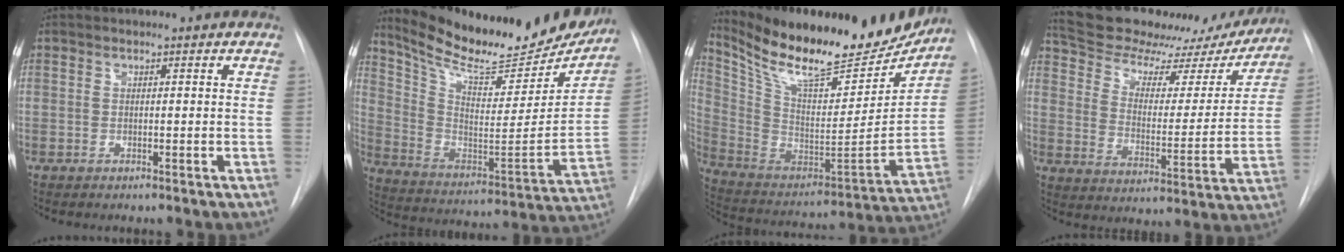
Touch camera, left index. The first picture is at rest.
{"total": 25.8, "force": [22.6, 6.5, 10.5], "torque": [-0.175, -0.053, 0.324]}
{"total": 26.3, "force": [21.8, 6.8, 13.0], "torque": [-0.229, -0.031, 0.334]}
{"total": 23.5, "force": [21.2, 6.8, 7.4], "torque": [-0.114, -0.021, 0.286]}